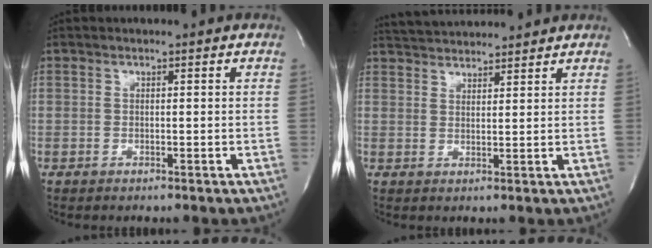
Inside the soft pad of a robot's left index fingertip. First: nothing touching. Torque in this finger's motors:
{"motor_torque": [0.11, -0.58, 0.17, 0.05]}